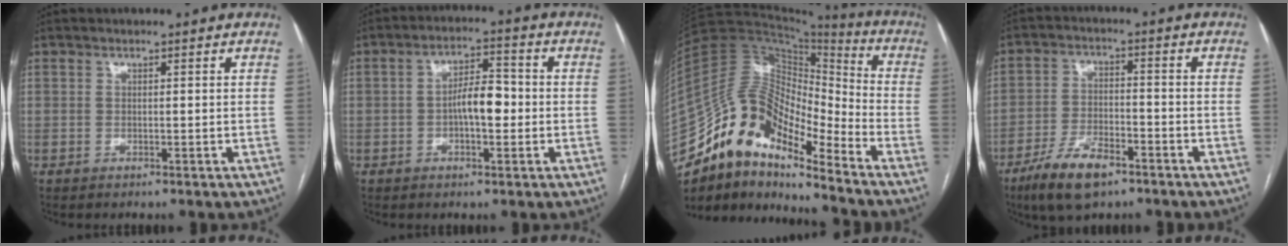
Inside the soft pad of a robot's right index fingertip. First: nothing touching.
{"total": 6.1, "force": [-0.9, 2.3, 5.6], "torque": [-0.097, 0.017, -0.016]}
{"total": 16.6, "force": [-12.8, 5.1, 9.2], "torque": [-0.156, 0.056, -0.231]}
{"total": 9.1, "force": [-6.0, 3.2, 6.1], "torque": [-0.120, -0.007, -0.107]}